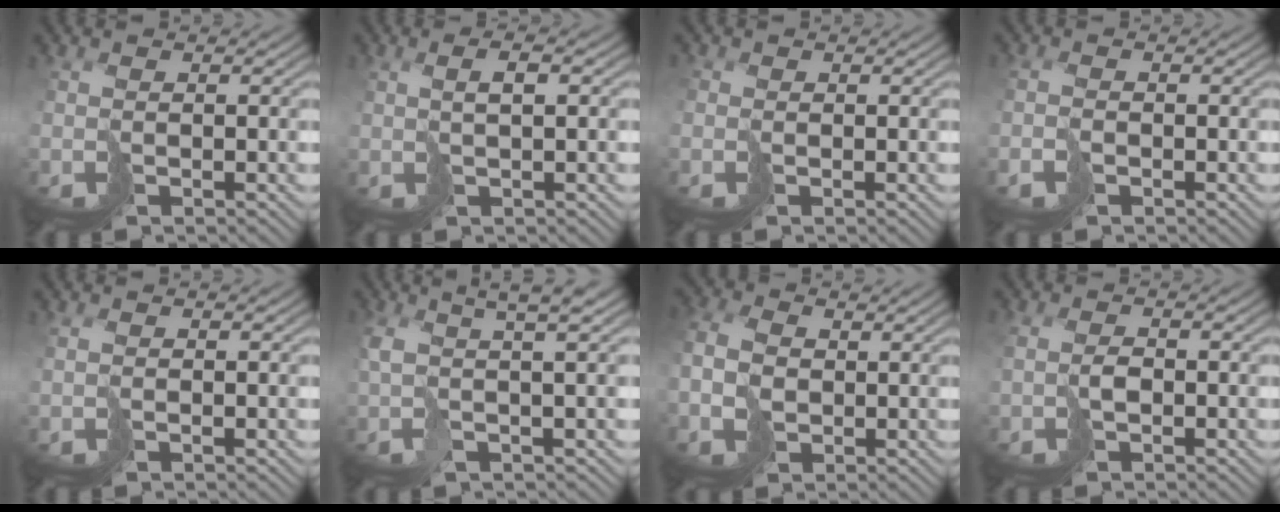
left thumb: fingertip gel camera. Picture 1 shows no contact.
{"total": 2.3, "force": [0.9, 0.4, 2.1], "torque": [-0.036, 0.009, 0.017]}
{"total": 1.1, "force": [-0.3, 1.0, 0.4], "torque": [-0.012, -0.002, -0.007]}
{"total": 1.3, "force": [-0.8, 0.6, 0.7], "torque": [-0.020, -0.001, -0.019]}
{"total": 0.0}
{"total": 5.6, "force": [1.9, 1.4, 5.1], "torque": [-0.087, 0.013, 0.029]}
{"total": 4.7, "force": [-0.1, 3.7, 3.0], "torque": [-0.098, 0.001, -0.005]}
{"total": 1.5, "force": [-0.2, 1.1, 1.0], "torque": [-0.023, 0.002, -0.004]}